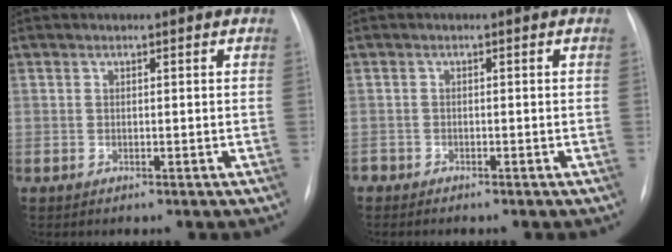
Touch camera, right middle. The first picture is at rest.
{"total": 1.5, "force": [-1.4, 0.6, 0.1], "torque": [-0.003, -0.001, -0.023]}